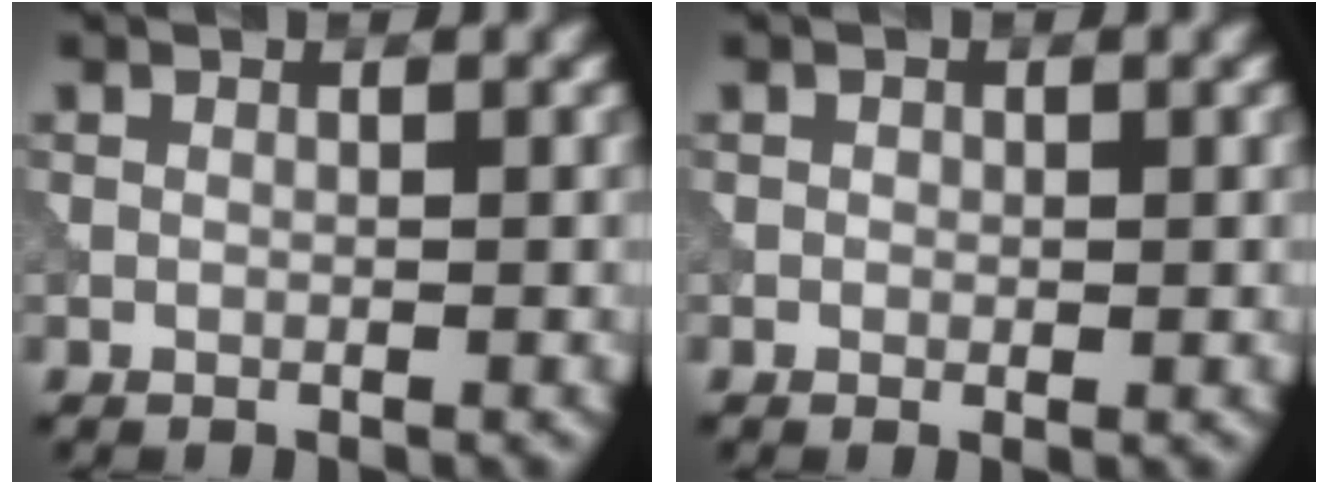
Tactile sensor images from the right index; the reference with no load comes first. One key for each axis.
{"total": 0.6, "fx": 0.0, "fy": 0.4, "fz": 0.4, "tx": -0.004, "ty": -0.002, "tz": -0.001}